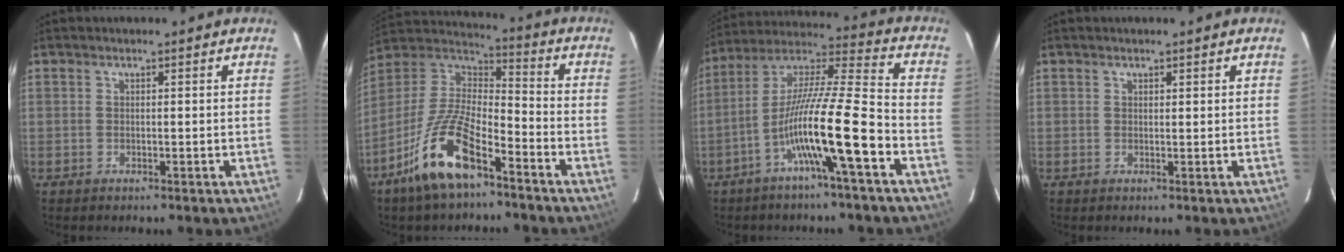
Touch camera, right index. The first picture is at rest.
{"total": 14.7, "force": [-9.0, 4.4, 10.8], "torque": [-0.227, 0.005, -0.168]}
{"total": 14.9, "force": [-6.1, -0.2, 13.6], "torque": [-0.252, 0.008, -0.115]}
{"total": 0.6, "force": [0.5, 0.2, 0.3], "torque": [-0.008, 0.002, 0.007]}